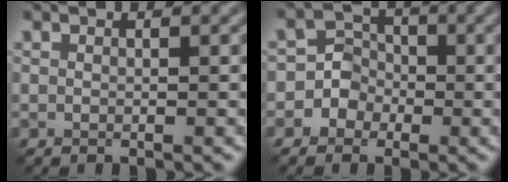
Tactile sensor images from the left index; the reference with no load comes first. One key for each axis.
{"total": 4.0, "fx": -1.5, "fy": 3.7, "fz": 0.4, "tx": 0.025, "ty": 0.016, "tz": -0.042}